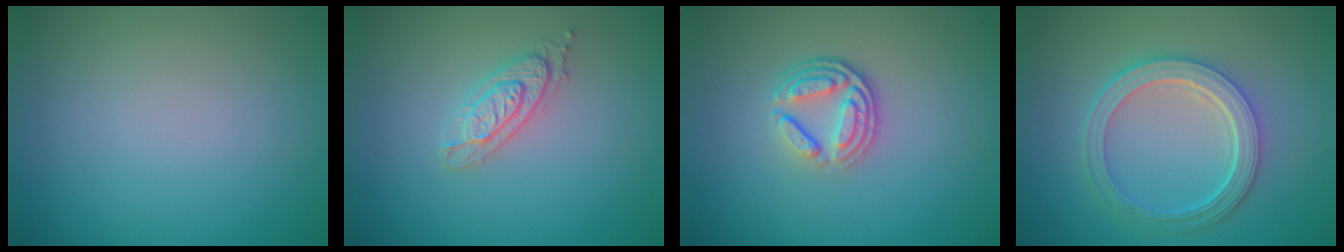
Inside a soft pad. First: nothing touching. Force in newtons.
{"total": 2.2, "press": 2.1, "slide": 0.5}
{"total": 4.0, "press": 2.9, "slide": 2.7}
{"total": 4.9, "press": 3.9, "slide": 3.0}